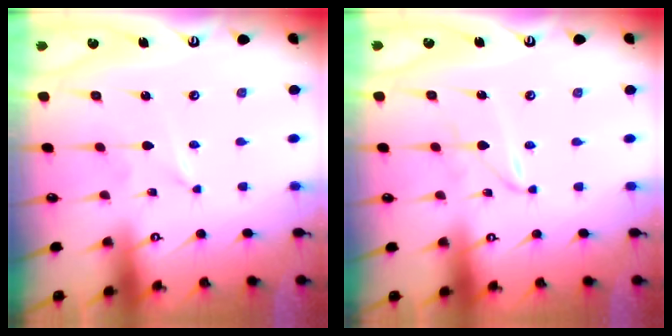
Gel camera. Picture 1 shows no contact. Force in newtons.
{"total": 1.5, "press": 1.5, "slide": 0.2}